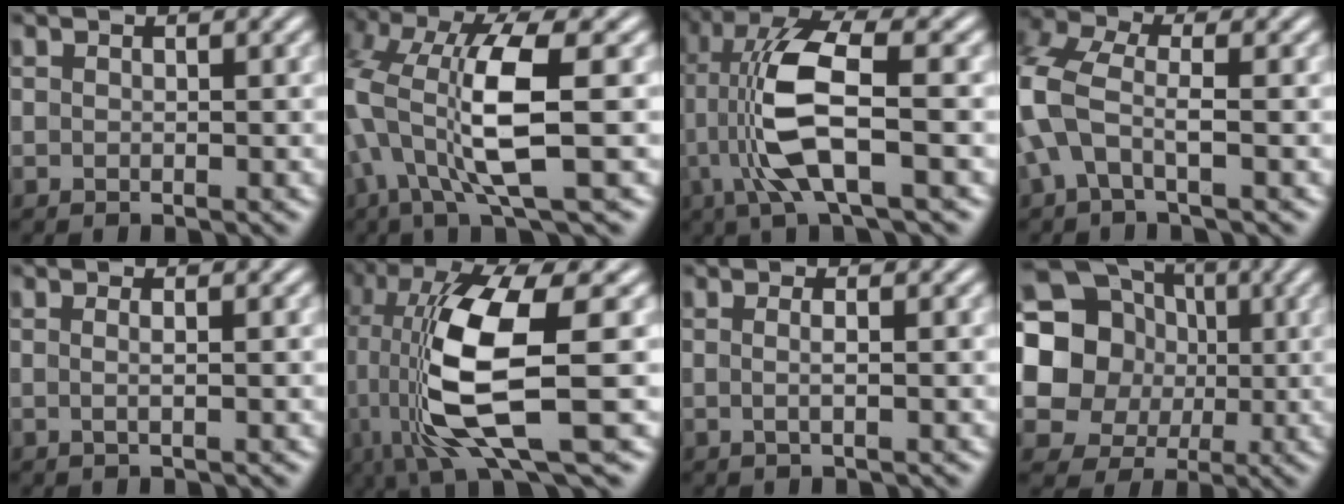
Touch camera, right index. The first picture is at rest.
{"total": 9.1, "force": [0.7, 4.4, 8.0], "torque": [-0.176, -0.014, 0.013]}
{"total": 7.9, "force": [0.2, 2.5, 7.5], "torque": [-0.160, -0.006, 0.005]}
{"total": 5.2, "force": [-0.2, 3.6, 3.7], "torque": [-0.120, -0.018, -0.001]}
{"total": 1.1, "force": [-0.3, -0.1, 1.0], "torque": [-0.020, -0.002, -0.006]}
{"total": 11.6, "force": [0.3, 4.4, 10.8], "torque": [-0.221, -0.019, 0.019]}
{"total": 1.4, "force": [-0.4, -0.1, 1.3], "torque": [-0.026, -0.003, -0.008]}
{"total": 19.8, "force": [2.6, 17.5, 8.7], "torque": [-0.228, -0.040, 0.035]}